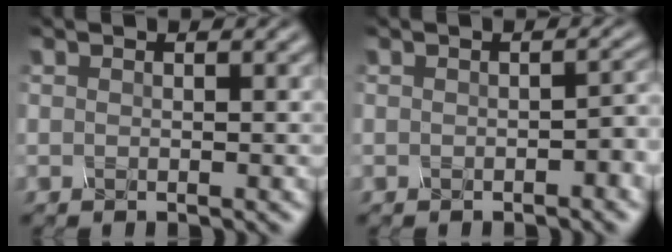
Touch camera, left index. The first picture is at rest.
{"total": 1.5, "force": [-0.5, 0.7, 1.3], "torque": [-0.019, 0.004, -0.006]}